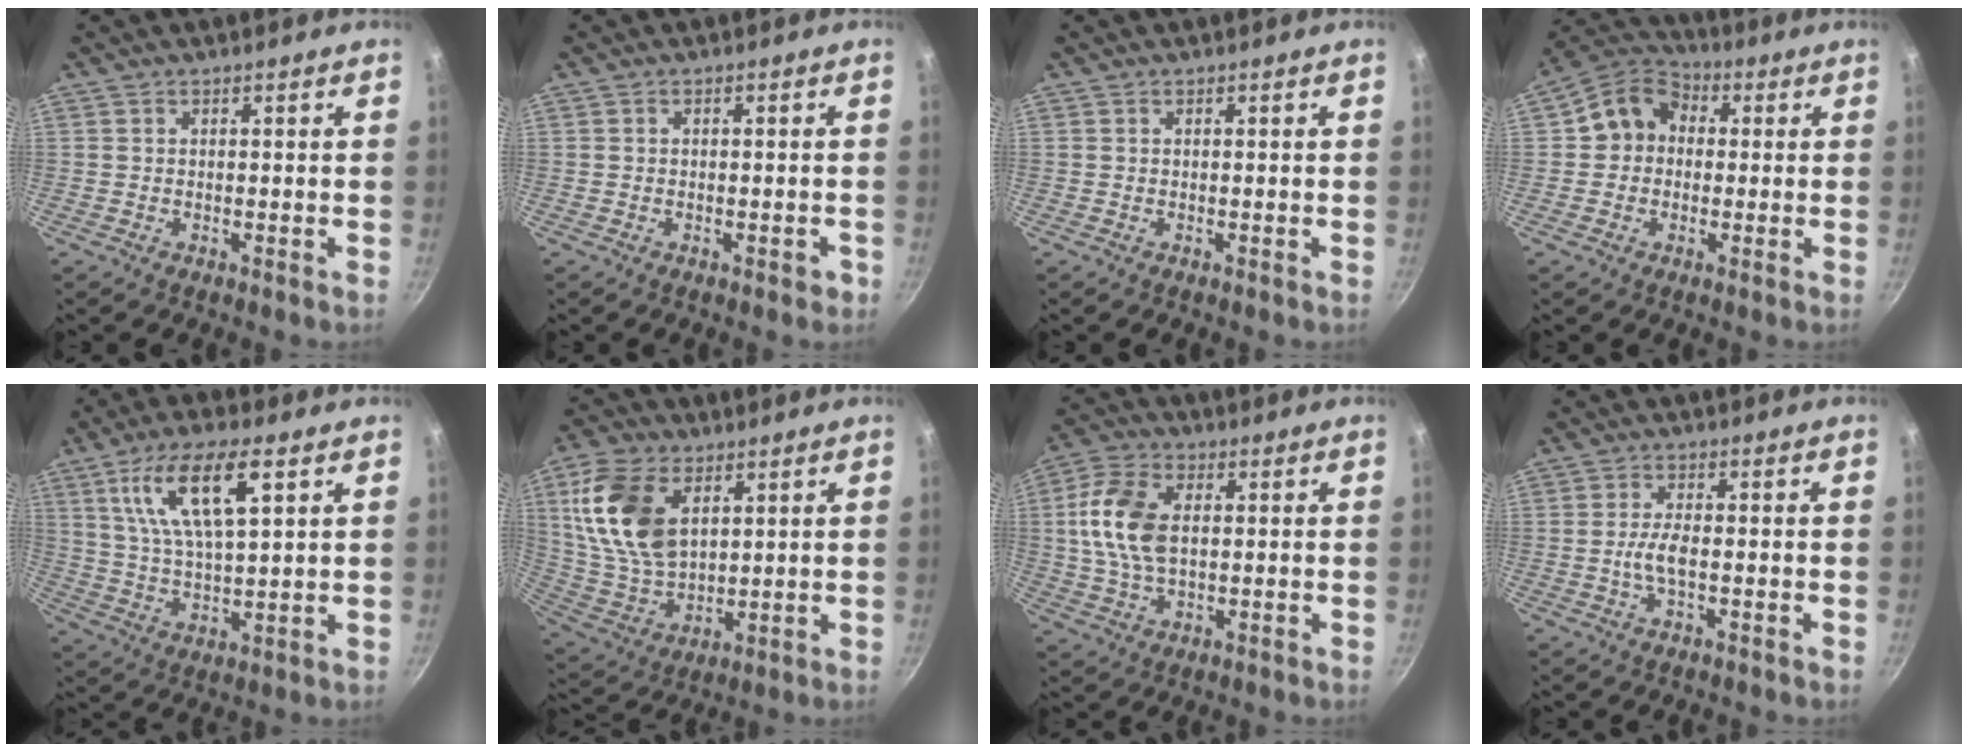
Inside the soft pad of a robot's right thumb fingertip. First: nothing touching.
{"total": 1.6, "force": [-0.7, 0.9, 1.1], "torque": [-0.010, 0.009, -0.006]}
{"total": 0.0}
{"total": 9.1, "force": [0.6, 7.9, 4.5], "torque": [-0.043, 0.024, -0.013]}
{"total": 14.5, "force": [5.9, 5.0, 12.3], "torque": [-0.219, -0.013, 0.113]}
{"total": 17.4, "force": [5.9, 10.6, 12.5], "torque": [-0.228, -0.018, 0.126]}
{"total": 12.2, "force": [1.5, 7.5, 9.5], "torque": [-0.180, 0.011, 0.022]}
{"total": 3.8, "force": [-0.7, 1.2, 3.6], "torque": [-0.075, 0.008, -0.017]}